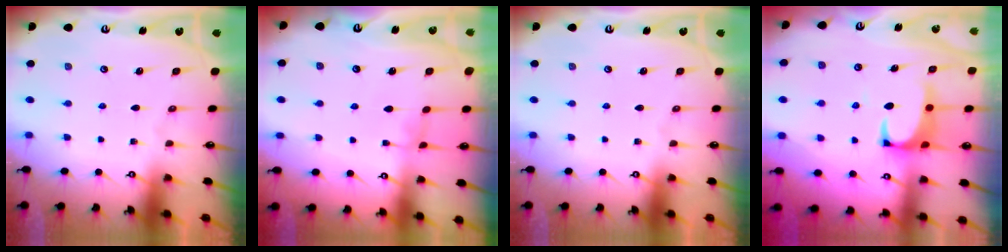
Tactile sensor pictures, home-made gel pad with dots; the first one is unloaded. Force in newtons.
{"total": 0.8, "press": 0.6, "slide": 0.6}
{"total": 0.0}
{"total": 1.6, "press": 1.3, "slide": 0.8}